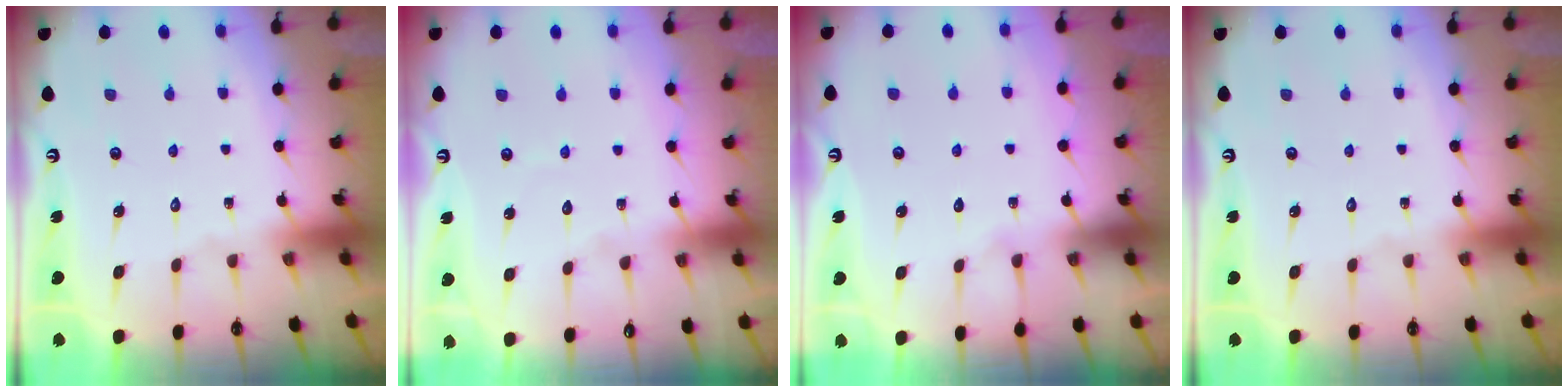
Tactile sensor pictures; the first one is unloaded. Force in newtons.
{"total": 2.6, "press": 2.6, "slide": 0.1}
{"total": 5.8, "press": 5.8, "slide": 0.6}
{"total": 0.0}